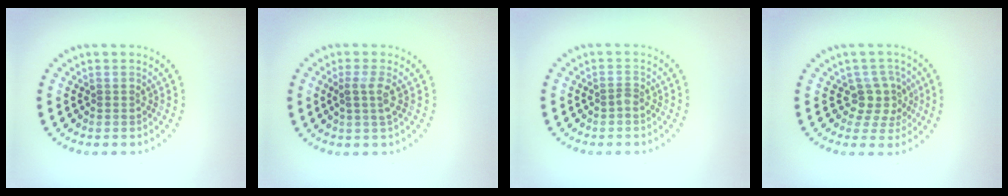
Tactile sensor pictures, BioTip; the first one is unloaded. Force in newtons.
{"total": 1.9, "press": 1.4, "slide": 1.3}
{"total": 0.8, "press": 0.5, "slide": 0.6}
{"total": 3.1, "press": 2.4, "slide": 1.9}